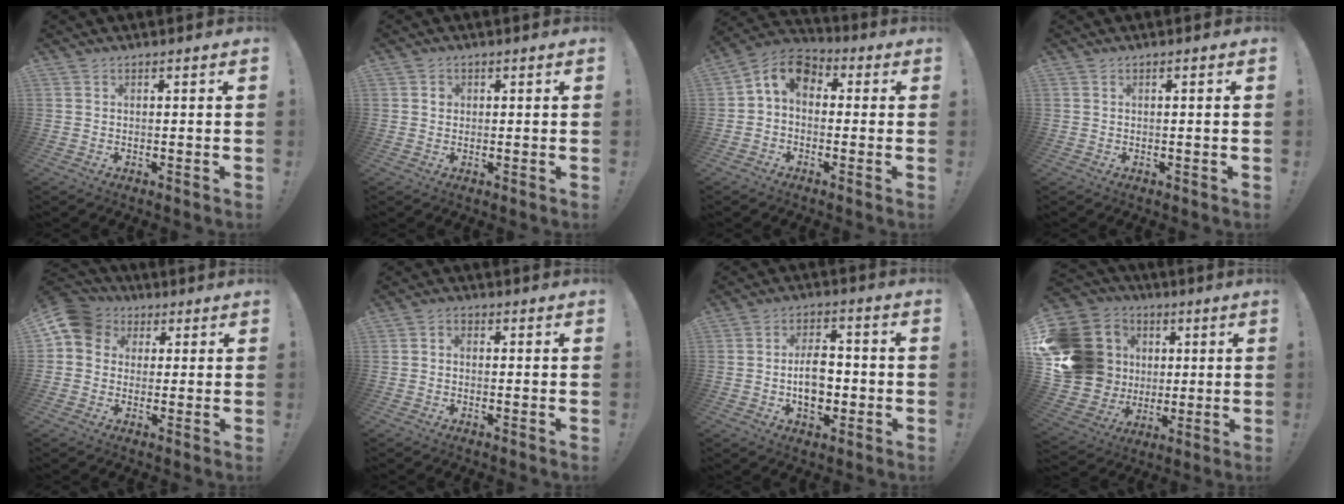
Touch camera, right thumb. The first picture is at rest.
{"total": 1.4, "force": [0.2, 1.4, 0.3], "torque": [0.003, 0.001, 0.000]}
{"total": 8.5, "force": [1.5, 5.9, 5.9], "torque": [-0.115, 0.008, 0.033]}
{"total": 1.3, "force": [0.0, -0.6, 1.1], "torque": [-0.020, -0.002, -0.002]}
{"total": 8.0, "force": [2.4, 7.1, 2.9], "torque": [-0.046, 0.004, 0.051]}
{"total": 1.8, "force": [-0.7, 1.3, 1.0], "torque": [-0.024, 0.012, -0.012]}
{"total": 9.7, "force": [-1.5, 6.5, 7.0], "torque": [-0.106, 0.006, -0.027]}
{"total": 22.7, "force": [2.6, 19.5, 11.4], "torque": [-0.212, -0.007, 0.098]}